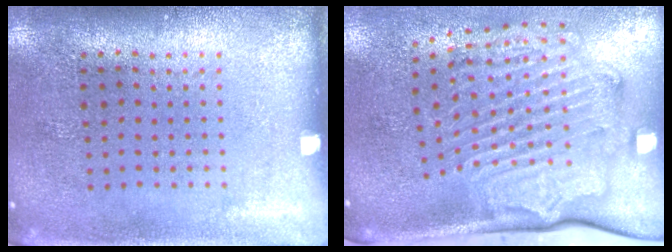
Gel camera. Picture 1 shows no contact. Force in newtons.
{"total": 2.5, "press": 2.2, "slide": 1.2}